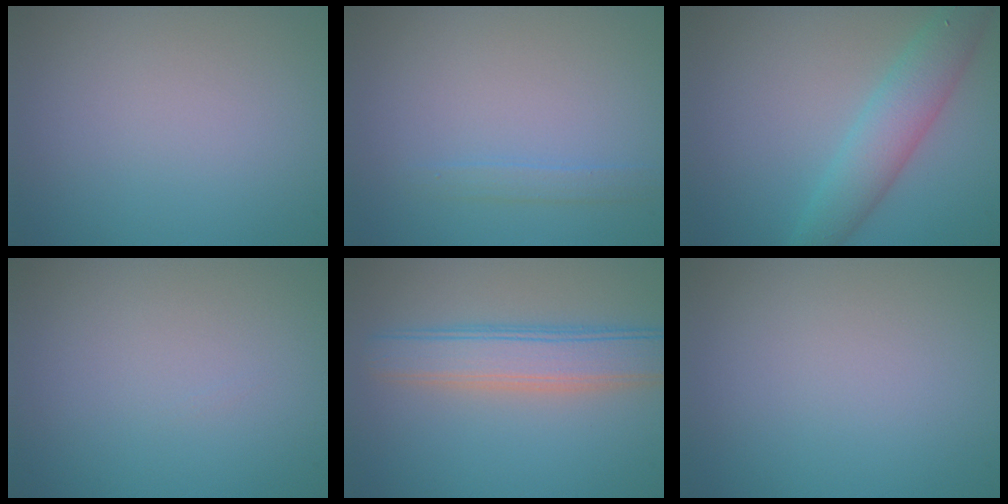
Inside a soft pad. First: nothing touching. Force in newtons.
{"total": 1.1, "press": 1.1, "slide": 0.0}
{"total": 4.4, "press": 4.4, "slide": 0.1}
{"total": 0.0}
{"total": 5.1, "press": 5.1, "slide": 0.2}
{"total": 0.0}